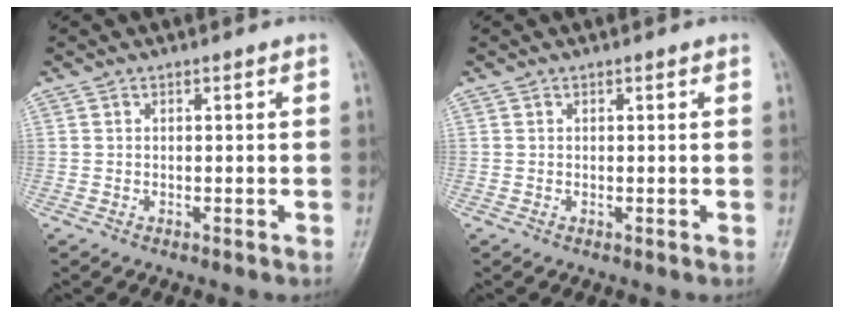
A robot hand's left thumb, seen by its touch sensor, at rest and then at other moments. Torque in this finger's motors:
{"motor_torque": [-0.06, 0.00, -0.11, -0.06, 0.00]}